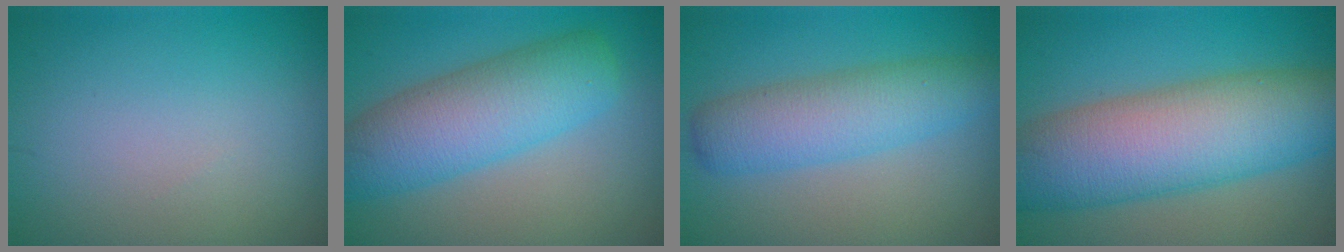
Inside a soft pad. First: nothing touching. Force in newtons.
{"total": 7.5, "press": 7.5, "slide": 0.2}
{"total": 5.3, "press": 5.3, "slide": 0.0}
{"total": 11.2, "press": 11.2, "slide": 0.3}